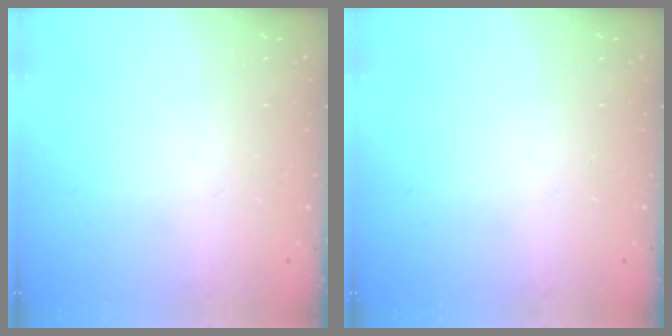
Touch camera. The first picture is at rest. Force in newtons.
{"total": 0.0}